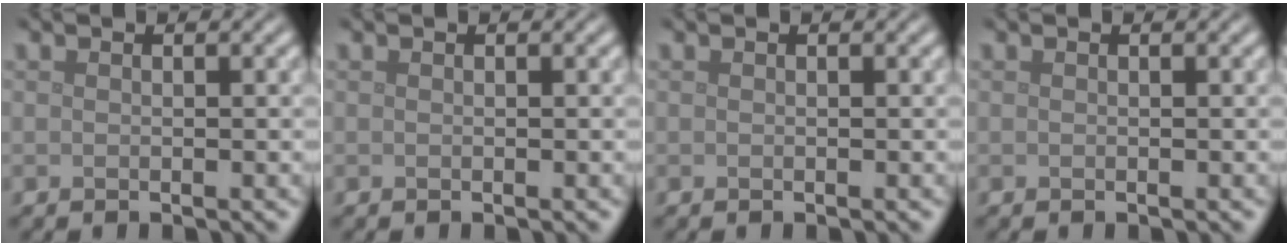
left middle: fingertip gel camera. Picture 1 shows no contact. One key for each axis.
{"total": 0.0}
{"total": 0.0}
{"total": 0.0}